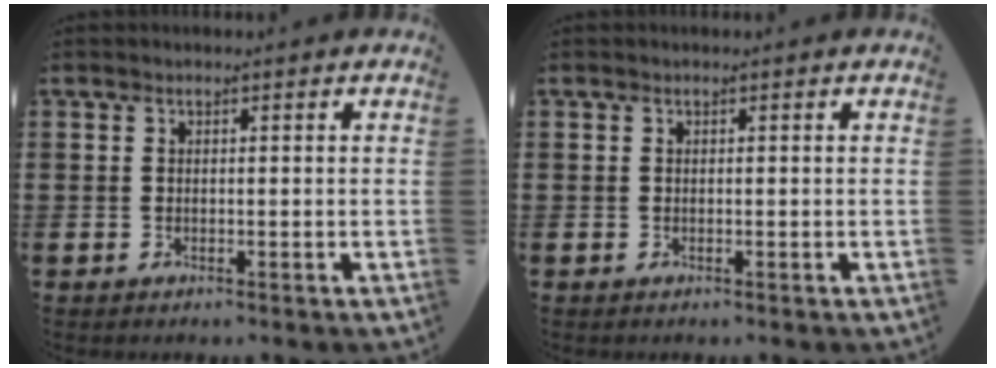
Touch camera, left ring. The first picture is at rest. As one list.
[{"total": 0.0}]